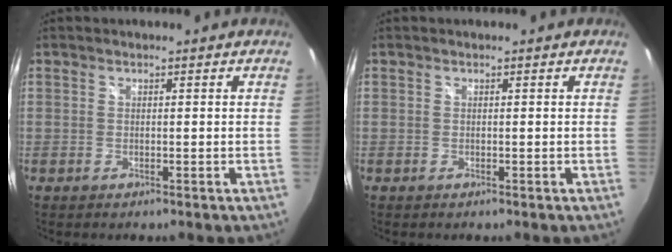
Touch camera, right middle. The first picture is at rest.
{"total": 0.0}